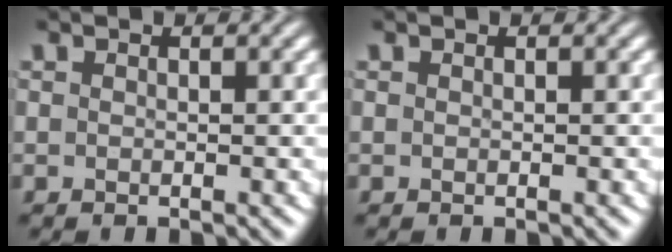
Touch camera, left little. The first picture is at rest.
{"total": 0.0}